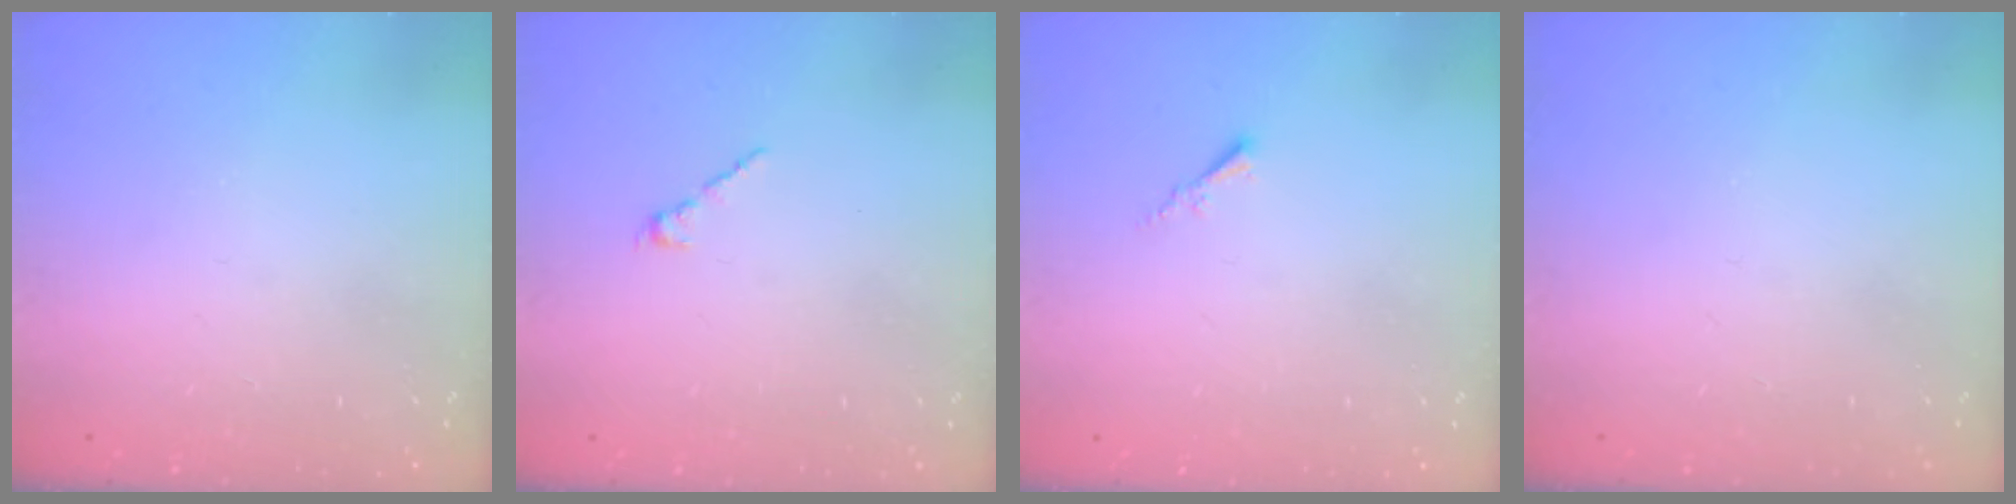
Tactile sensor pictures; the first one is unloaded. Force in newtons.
{"total": 2.1, "press": 2.0, "slide": 0.7}
{"total": 0.0}
{"total": 0.0}